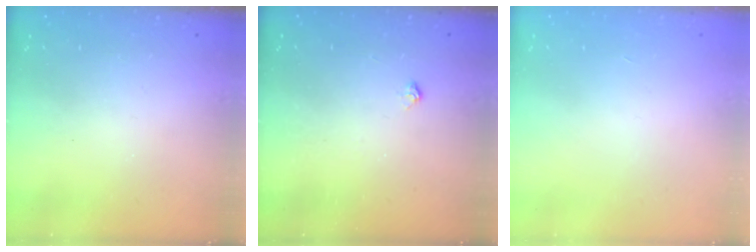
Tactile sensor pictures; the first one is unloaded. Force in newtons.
{"total": 5.7, "press": 5.6, "slide": 0.8}
{"total": 0.0}